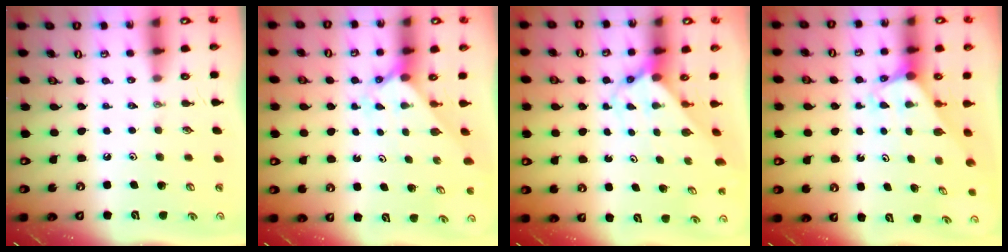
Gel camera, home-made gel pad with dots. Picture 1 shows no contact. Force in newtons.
{"total": 2.0, "press": 2.0, "slide": 0.2}
{"total": 2.9, "press": 2.9, "slide": 0.3}
{"total": 2.1, "press": 2.1, "slide": 0.1}